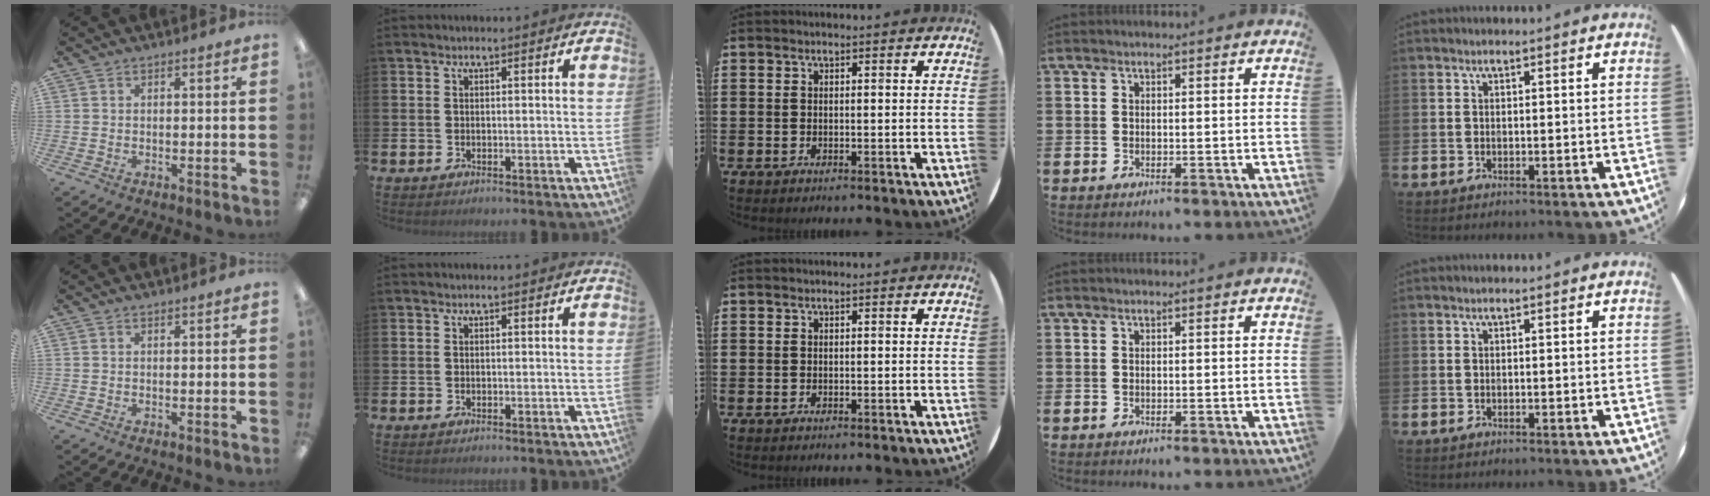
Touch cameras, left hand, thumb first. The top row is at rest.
{}